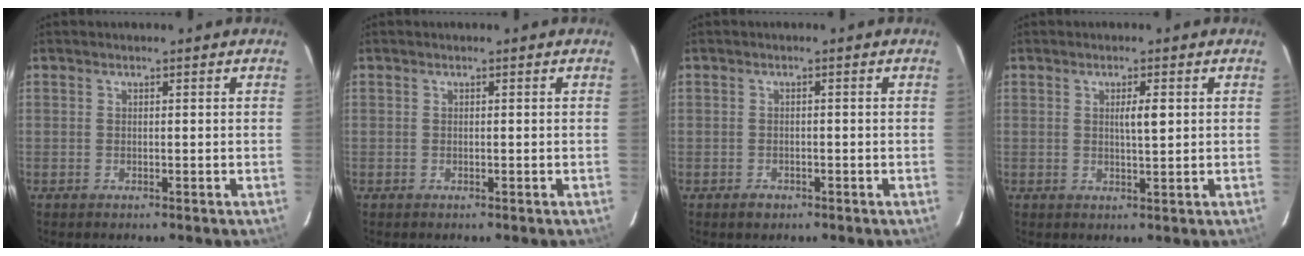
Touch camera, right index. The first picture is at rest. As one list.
[{"total": 0.0}, {"total": 1.6, "force": [-1.0, 1.2, 0.4], "torque": [-0.007, 0.002, -0.013]}, {"total": 2.5, "force": [0.6, 0.2, 2.4], "torque": [-0.040, -0.001, 0.009]}]